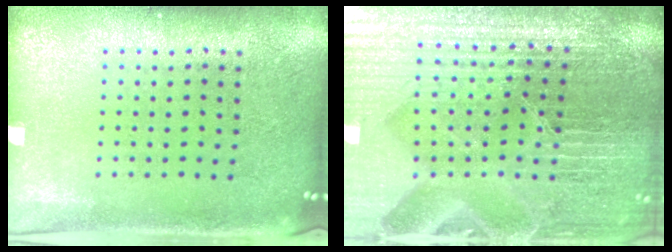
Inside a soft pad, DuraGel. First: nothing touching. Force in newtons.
{"total": 5.4, "press": 5.1, "slide": 1.8}